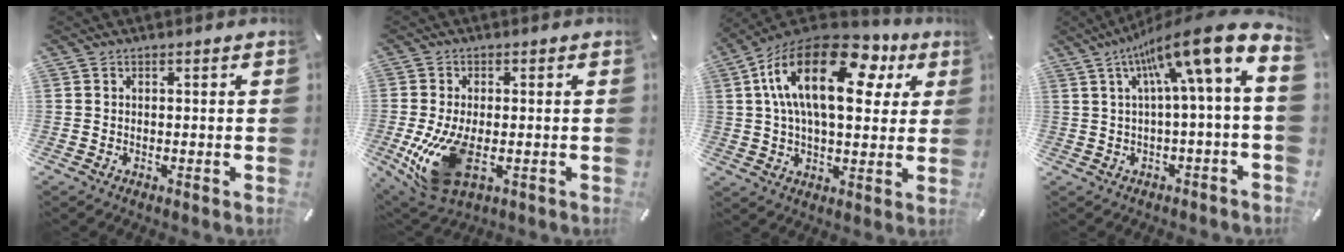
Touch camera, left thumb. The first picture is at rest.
{"total": 14.0, "force": [-2.3, 7.4, 11.7], "torque": [-0.237, -0.027, -0.033]}
{"total": 22.4, "force": [8.2, 11.2, 17.6], "torque": [-0.328, -0.031, 0.126]}
{"total": 13.9, "force": [6.2, 1.0, 12.4], "torque": [-0.201, -0.059, 0.090]}